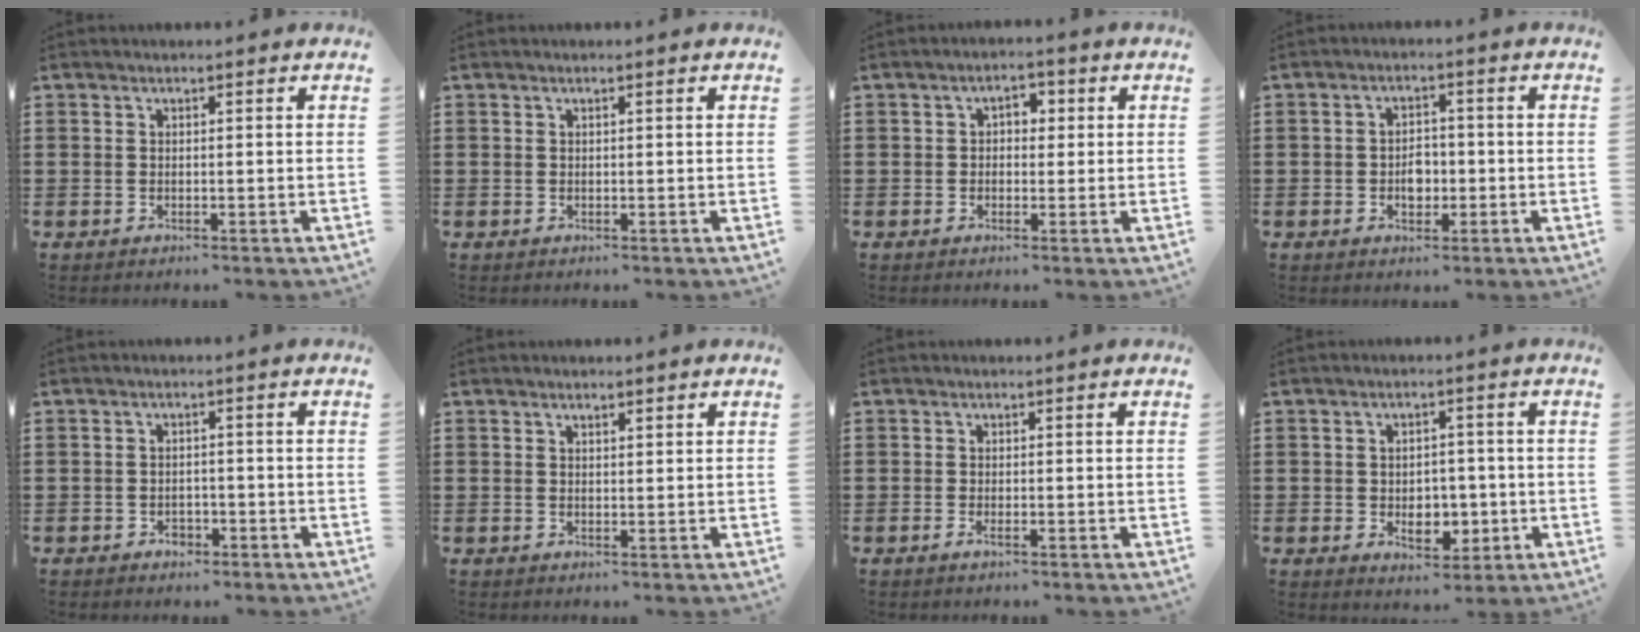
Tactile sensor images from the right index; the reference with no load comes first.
{"total": 0.0}
{"total": 2.3, "force": [0.0, 1.6, 1.6], "torque": [-0.035, 0.009, -0.003]}
{"total": 3.1, "force": [-0.7, 2.1, 2.2], "torque": [-0.036, 0.000, -0.016]}
{"total": 1.7, "force": [-1.2, 1.1, 0.6], "torque": [-0.016, -0.001, -0.025]}
{"total": 0.9, "force": [0.8, 0.3, 0.4], "torque": [-0.008, 0.001, 0.015]}
{"total": 0.8, "force": [-0.4, 0.1, 0.7], "torque": [-0.013, -0.003, -0.007]}
{"total": 4.8, "force": [-1.0, 3.5, 3.2], "torque": [-0.047, 0.000, -0.022]}